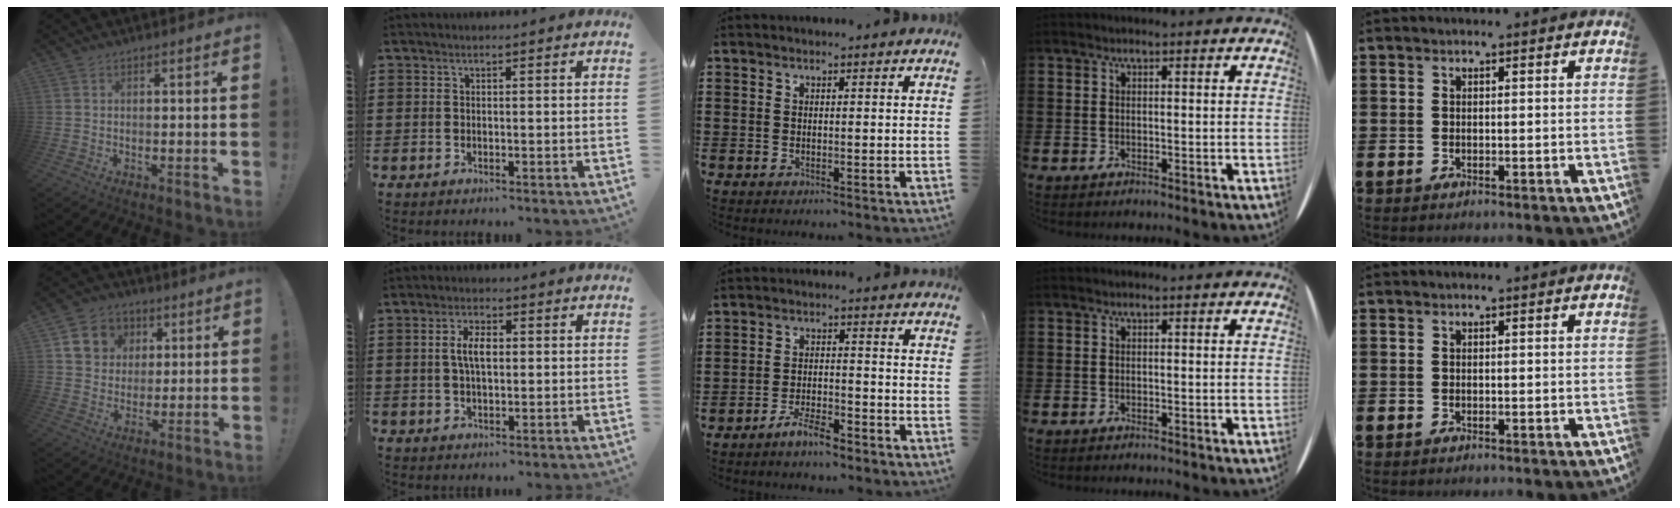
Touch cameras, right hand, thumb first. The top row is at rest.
{"thumb": {"total": 11.1, "force": [4.2, 9.6, 3.7], "torque": [-0.049, -0.016, 0.086]}, "index": {"total": 4.4, "force": [0.4, 2.0, 3.9], "torque": [-0.086, 0.005, 0.003]}, "middle": {"total": 4.7, "force": [-4.1, 0.8, 2.1], "torque": [-0.050, 0.001, -0.082]}}